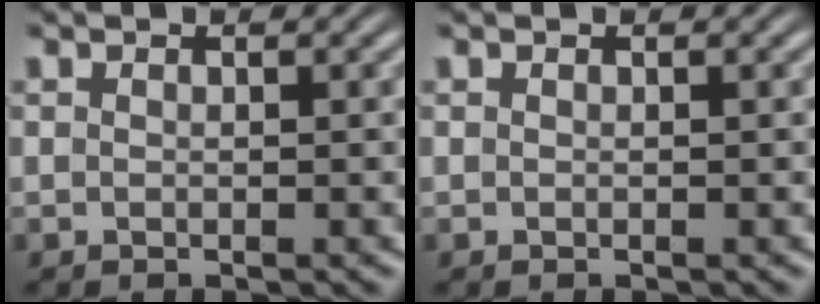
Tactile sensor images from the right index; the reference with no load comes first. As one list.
[{"total": 0.0}]